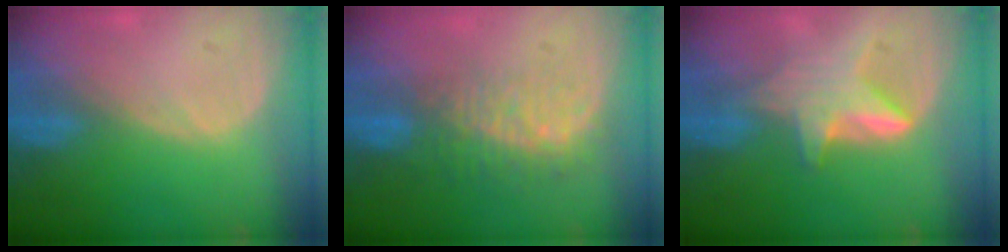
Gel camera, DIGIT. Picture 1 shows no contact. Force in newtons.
{"total": 8.3, "press": 7.3, "slide": 3.9}
{"total": 6.0, "press": 5.7, "slide": 1.9}